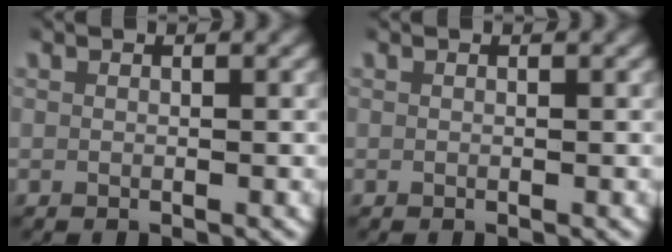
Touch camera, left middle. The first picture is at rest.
{"total": 0.0}